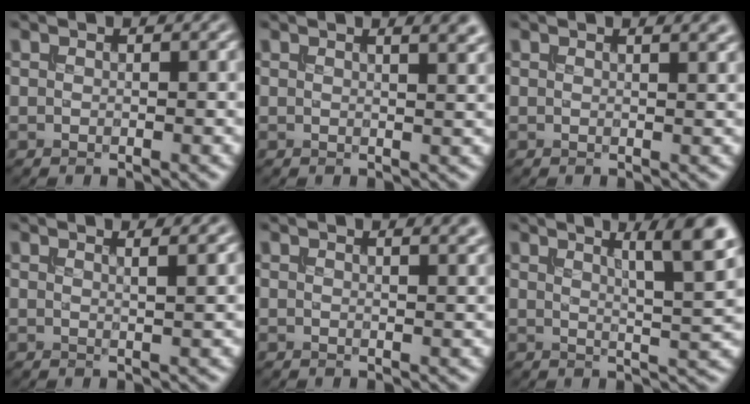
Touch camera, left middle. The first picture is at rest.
{"total": 3.8, "force": [2.3, 1.6, 2.6], "torque": [-0.007, 0.020, 0.007]}
{"total": 2.5, "force": [1.7, 1.0, 1.5], "torque": [-0.003, 0.010, 0.007]}
{"total": 2.1, "force": [1.2, 0.7, 1.6], "torque": [-0.009, 0.012, -0.004]}
{"total": 2.8, "force": [1.9, 1.1, 1.7], "torque": [-0.002, 0.013, 0.008]}
{"total": 6.7, "force": [3.4, 1.3, 5.6], "torque": [-0.061, 0.009, 0.047]}